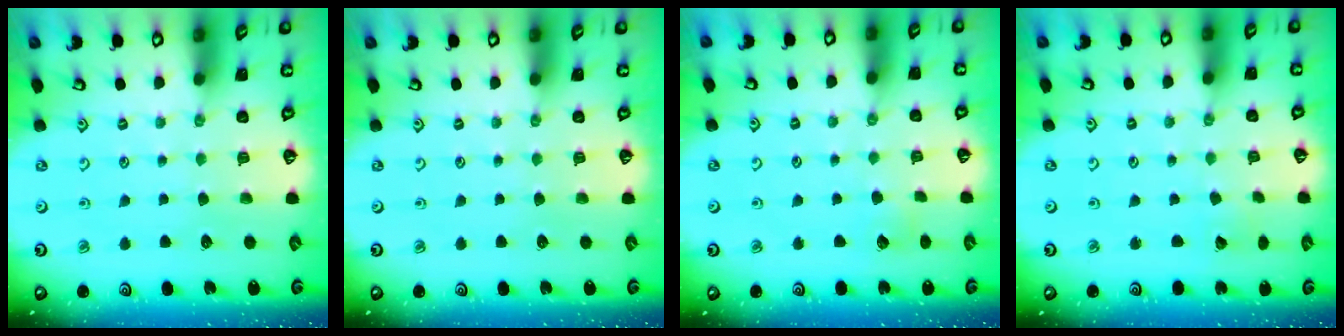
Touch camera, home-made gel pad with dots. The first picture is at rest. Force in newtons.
{"total": 0.0}
{"total": 3.6, "press": 3.5, "slide": 0.4}
{"total": 2.7, "press": 2.6, "slide": 0.4}